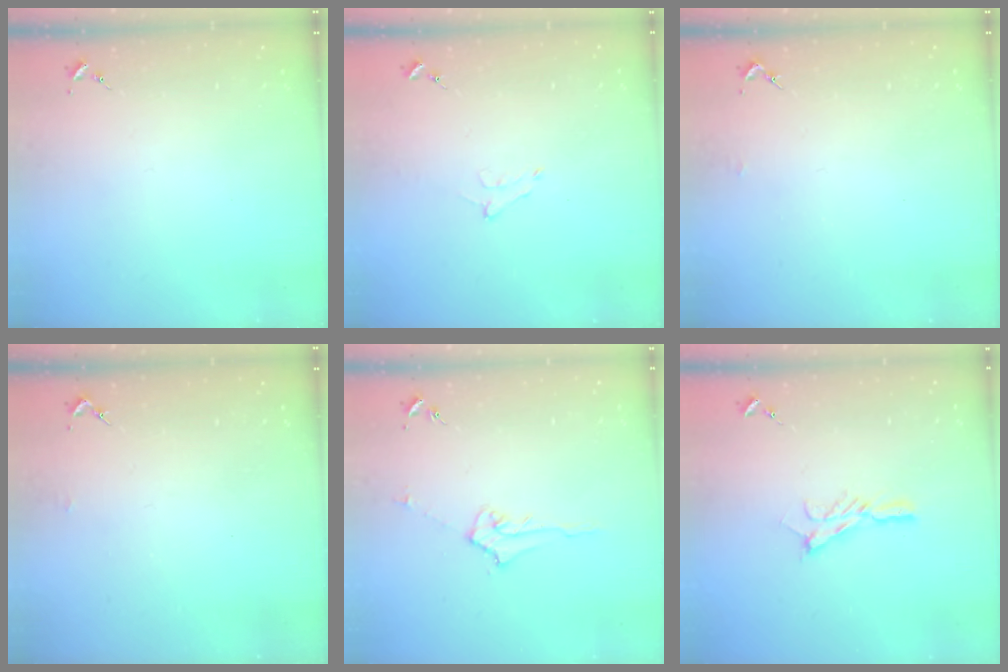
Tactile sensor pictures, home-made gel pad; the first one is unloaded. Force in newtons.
{"total": 5.4, "press": 5.3, "slide": 0.8}
{"total": 1.4, "press": 1.4, "slide": 0.1}
{"total": 1.4, "press": 1.4, "slide": 0.1}
{"total": 5.2, "press": 5.1, "slide": 0.9}
{"total": 8.3, "press": 8.3, "slide": 0.6}